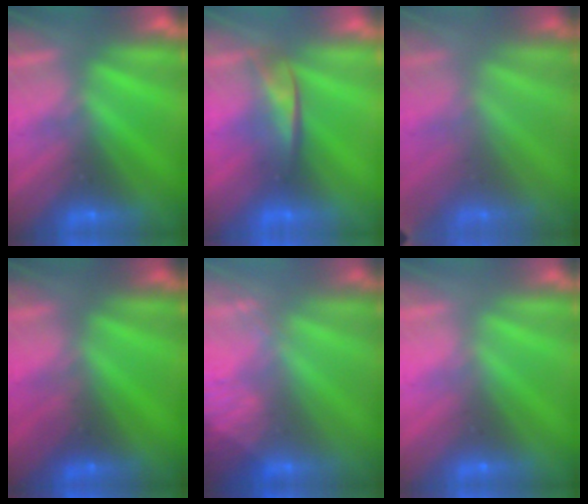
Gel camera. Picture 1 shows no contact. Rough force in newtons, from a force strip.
{"total": 2.1}
{"total": 2.0}
{"total": 2.2}
{"total": 2.9}
{"total": 3.4}